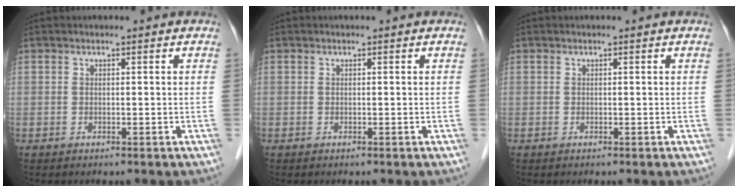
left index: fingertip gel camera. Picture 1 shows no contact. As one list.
[{"total": 0.0}, {"total": 0.0}]